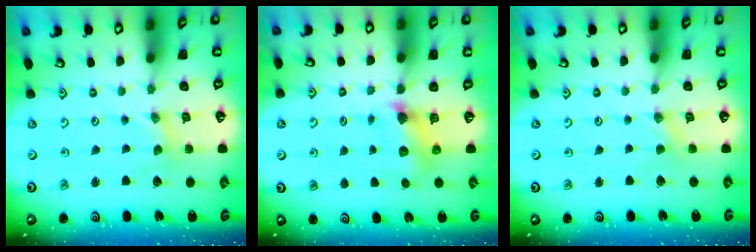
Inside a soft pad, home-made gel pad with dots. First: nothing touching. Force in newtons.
{"total": 7.2, "press": 7.2, "slide": 0.6}
{"total": 1.8, "press": 1.8, "slide": 0.2}